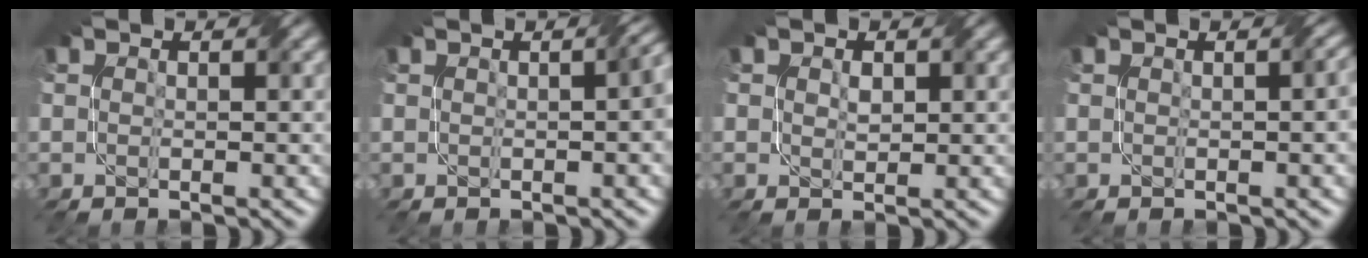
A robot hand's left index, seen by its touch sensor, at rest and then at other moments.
{"total": 3.4, "force": [0.2, 1.2, 3.2], "torque": [-0.016, 0.014, 0.004]}
{"total": 1.4, "force": [0.4, 1.0, 0.8], "torque": [-0.013, -0.005, 0.012]}
{"total": 2.4, "force": [0.2, 0.9, 2.2], "torque": [-0.012, 0.006, 0.004]}